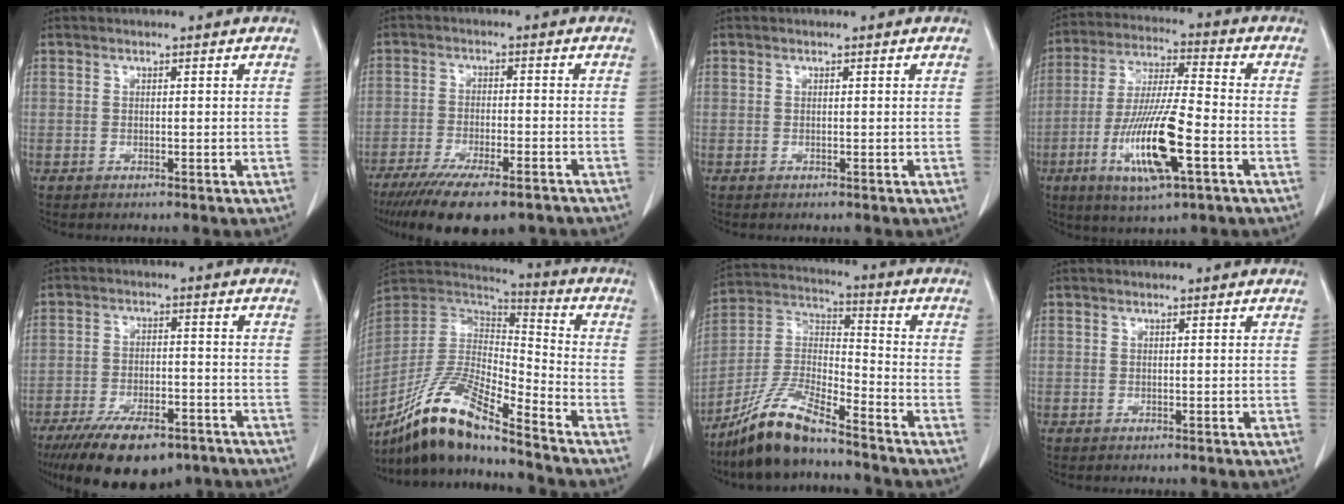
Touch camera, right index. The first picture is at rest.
{"total": 15.7, "force": [-12.0, 3.6, 9.4], "torque": [-0.142, -0.023, -0.182]}
{"total": 0.0}
{"total": 14.8, "force": [-5.0, 2.1, 13.8], "torque": [-0.274, -0.016, -0.088]}
{"total": 15.3, "force": [-11.0, 5.5, 9.1], "torque": [-0.148, -0.013, -0.170]}
{"total": 15.4, "force": [-12.2, 1.8, 9.3], "torque": [-0.181, 0.001, -0.228]}
{"total": 12.6, "force": [-10.1, 2.1, 7.3], "torque": [-0.153, -0.005, -0.192]}
{"total": 0.0}